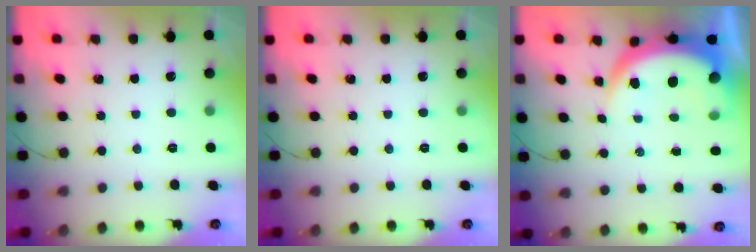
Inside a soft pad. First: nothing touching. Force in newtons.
{"total": 0.0}
{"total": 9.6, "press": 9.6, "slide": 1.1}